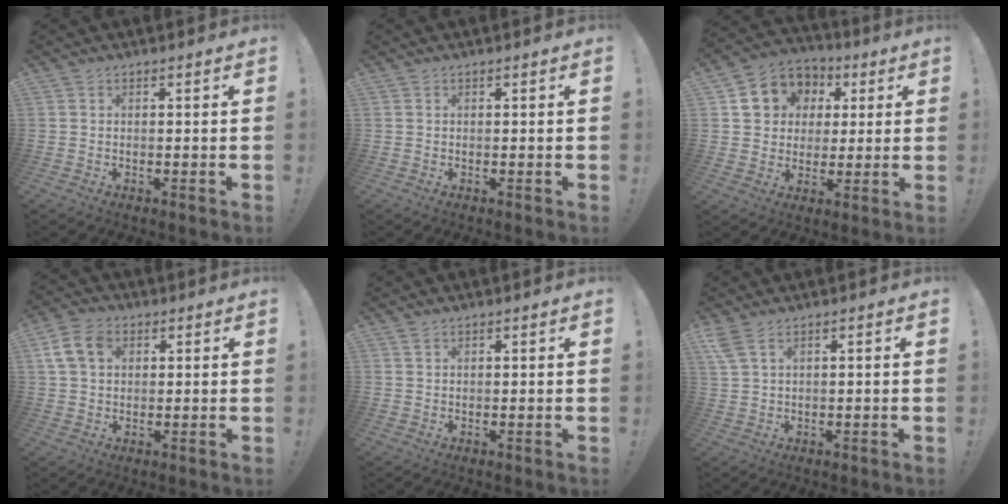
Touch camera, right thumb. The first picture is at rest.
{"total": 0.0}
{"total": 10.3, "force": [3.0, 9.3, 3.2], "torque": [-0.042, -0.015, 0.062]}
{"total": 9.9, "force": [3.3, 7.1, 6.1], "torque": [-0.120, 0.002, 0.067]}
{"total": 0.9, "force": [0.7, 0.5, 0.4], "torque": [-0.004, -0.001, 0.013]}
{"total": 4.2, "force": [2.6, 1.4, 2.9], "torque": [-0.057, -0.004, 0.051]}